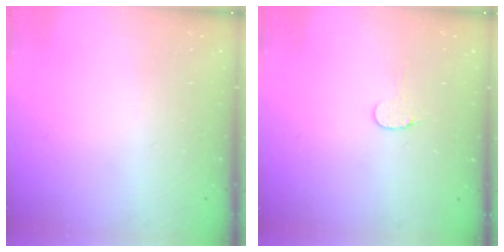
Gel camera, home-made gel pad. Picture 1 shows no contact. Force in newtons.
{"total": 4.5, "press": 4.5, "slide": 0.4}